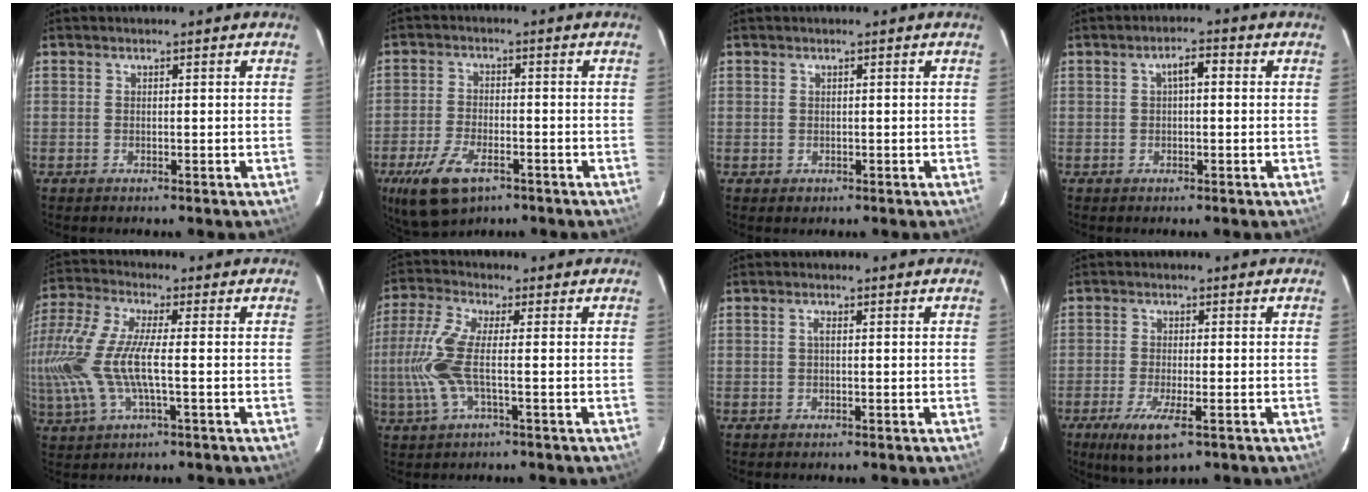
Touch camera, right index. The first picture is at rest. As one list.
[{"total": 10.3, "force": [-5.9, 4.9, 6.8], "torque": [-0.159, -0.018, -0.105]}, {"total": 1.3, "force": [0.0, 1.3, 0.0], "torque": [0.003, 0.002, 0.002]}, {"total": 3.0, "force": [0.5, 1.2, 2.7], "torque": [-0.047, 0.014, 0.007]}, {"total": 15.6, "force": [-1.6, 4.3, 14.9], "torque": [-0.309, -0.008, -0.032]}, {"total": 9.7, "force": [-1.4, 1.1, 9.5], "torque": [-0.218, -0.004, -0.027]}, {"total": 0.9, "force": [0.0, 0.2, 0.9], "torque": [-0.017, 0.004, -0.002]}, {"total": 7.6, "force": [-4.2, 1.9, 6.1], "torque": [-0.134, -0.027, -0.074]}]